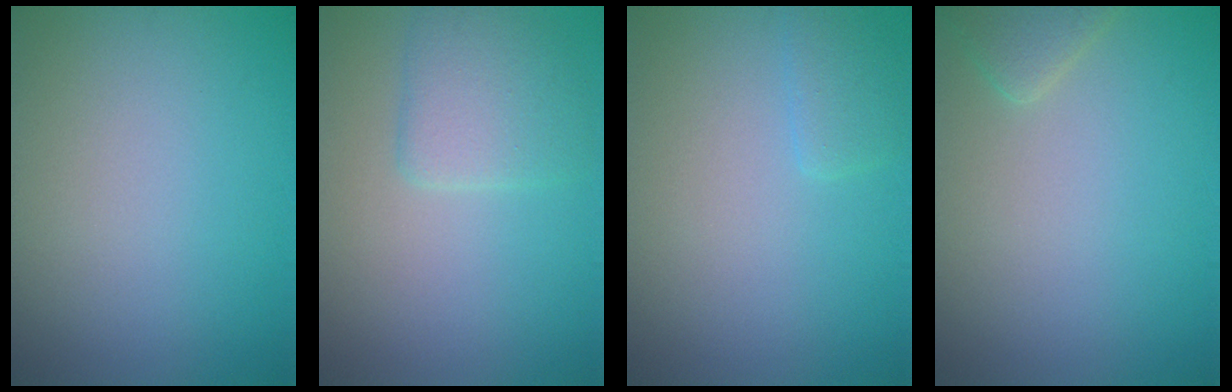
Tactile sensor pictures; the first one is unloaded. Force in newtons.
{"total": 2.9, "press": 2.9, "slide": 0.3}
{"total": 1.4, "press": 1.4, "slide": 0.1}
{"total": 1.9, "press": 1.9, "slide": 0.1}